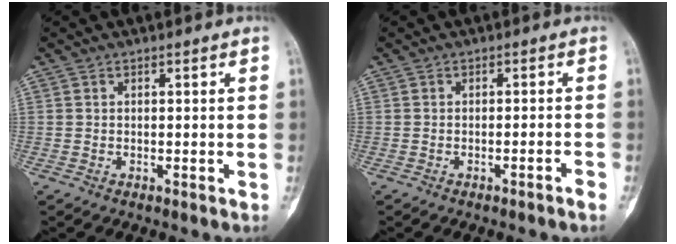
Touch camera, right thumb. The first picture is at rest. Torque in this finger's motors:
{"motor_torque": [-0.22, 0.02, -0.24, -0.34, -0.08]}